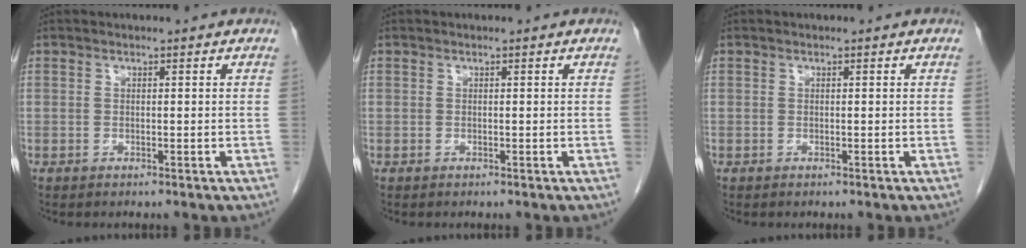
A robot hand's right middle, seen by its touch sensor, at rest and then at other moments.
{"total": 0.0}
{"total": 0.0}